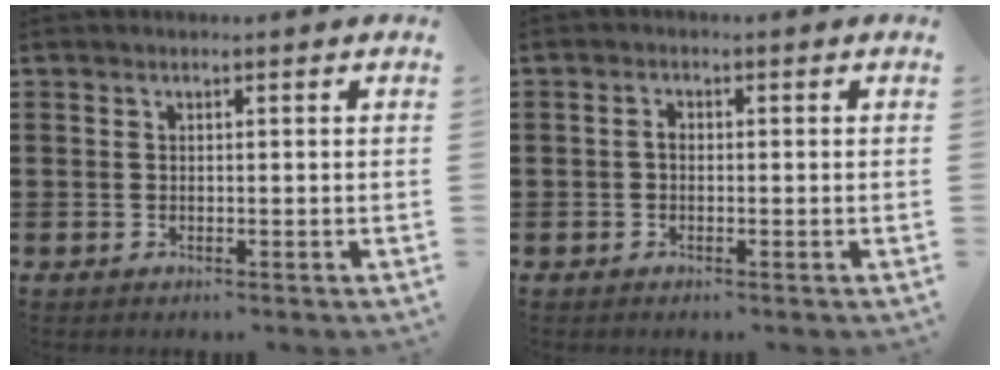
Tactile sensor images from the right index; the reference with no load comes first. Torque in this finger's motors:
{"motor_torque": [0.40, -0.35, 0.21, 0.05]}